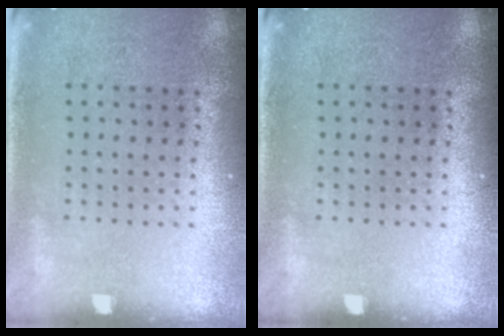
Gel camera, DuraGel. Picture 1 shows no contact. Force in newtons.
{"total": 0.0}